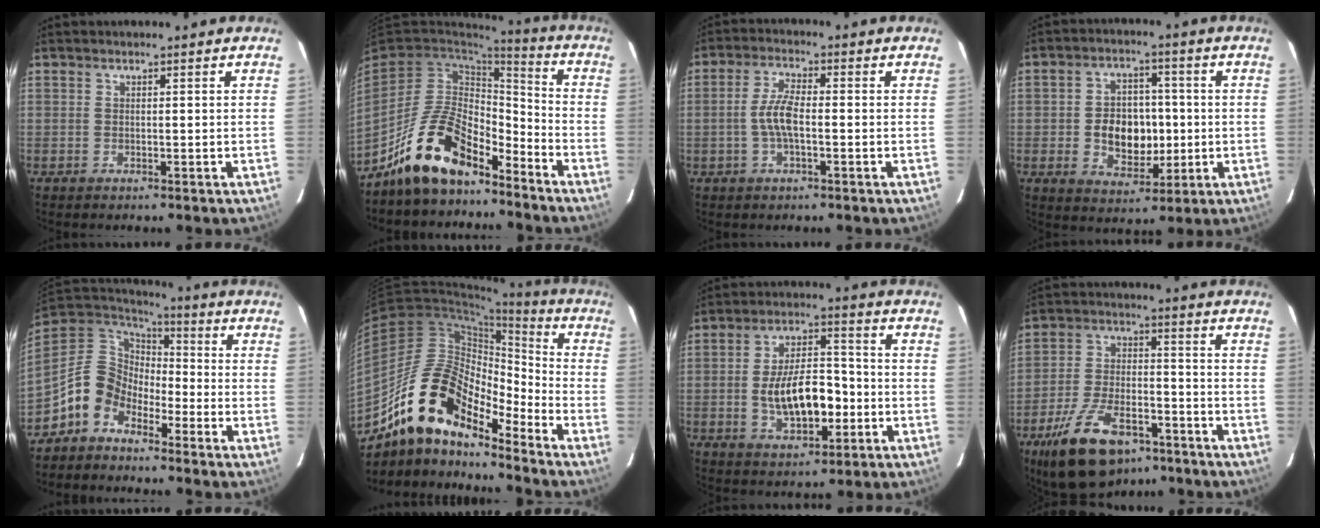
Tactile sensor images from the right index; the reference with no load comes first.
{"total": 14.9, "force": [-11.0, 6.2, 7.9], "torque": [-0.170, 0.018, -0.195]}
{"total": 5.6, "force": [-1.0, 1.7, 5.2], "torque": [-0.109, 0.007, -0.021]}
{"total": 10.1, "force": [-1.2, 7.5, 6.7], "torque": [-0.133, 0.011, -0.007]}
{"total": 10.5, "force": [-7.1, 6.9, 3.4], "torque": [-0.078, 0.031, -0.148]}
{"total": 17.1, "force": [-13.0, 6.2, 9.2], "torque": [-0.160, 0.005, -0.256]}
{"total": 12.6, "force": [-2.6, 6.2, 10.6], "torque": [-0.199, 0.012, -0.032]}
{"total": 16.7, "force": [-10.8, 7.8, 10.0], "torque": [-0.206, -0.012, -0.182]}